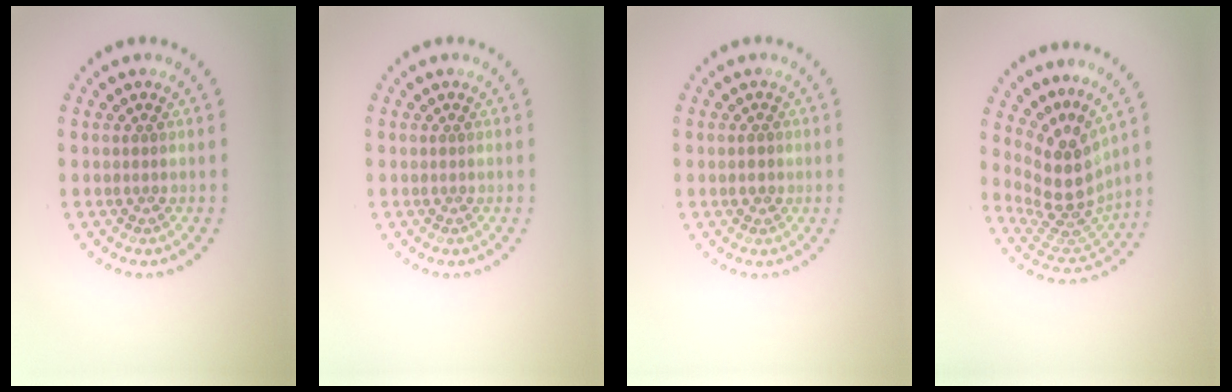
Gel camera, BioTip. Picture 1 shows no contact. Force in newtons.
{"total": 0.0}
{"total": 1.3, "press": 1.3, "slide": 0.1}
{"total": 4.7, "press": 3.4, "slide": 3.2}